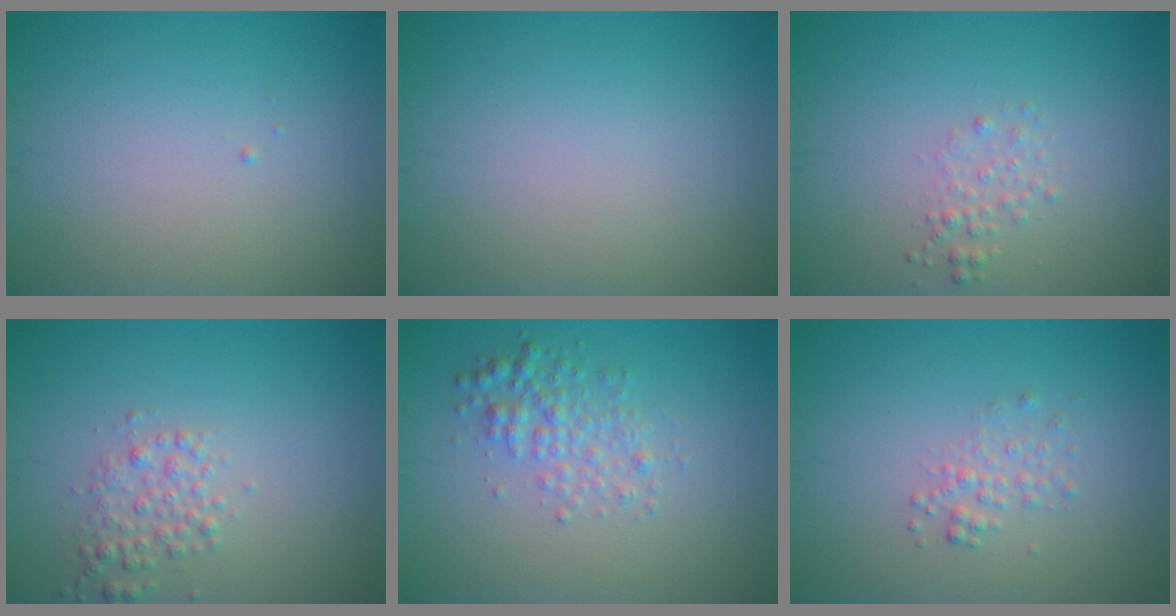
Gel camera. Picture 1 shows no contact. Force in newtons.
{"total": 0.0}
{"total": 1.3, "press": 1.3, "slide": 0.1}
{"total": 2.0, "press": 2.0, "slide": 0.1}
{"total": 2.6, "press": 2.6, "slide": 0.1}
{"total": 1.4, "press": 1.4, "slide": 0.1}